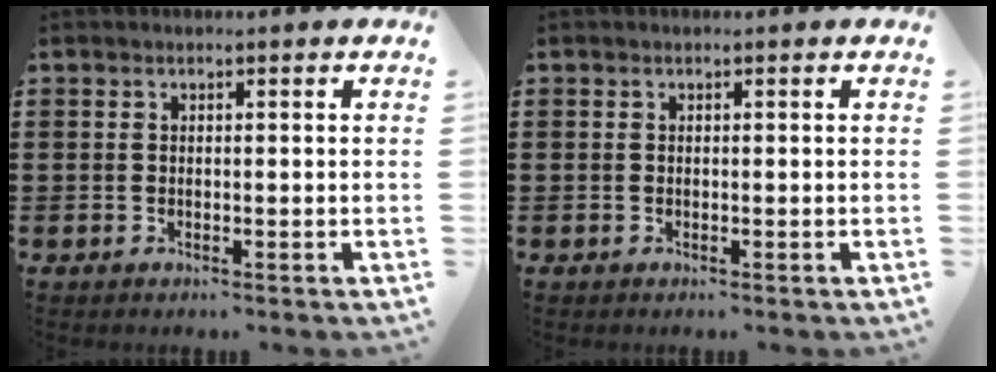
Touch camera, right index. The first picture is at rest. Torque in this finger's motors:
{"motor_torque": [-1.06, 1.08, 0.00, -0.01]}